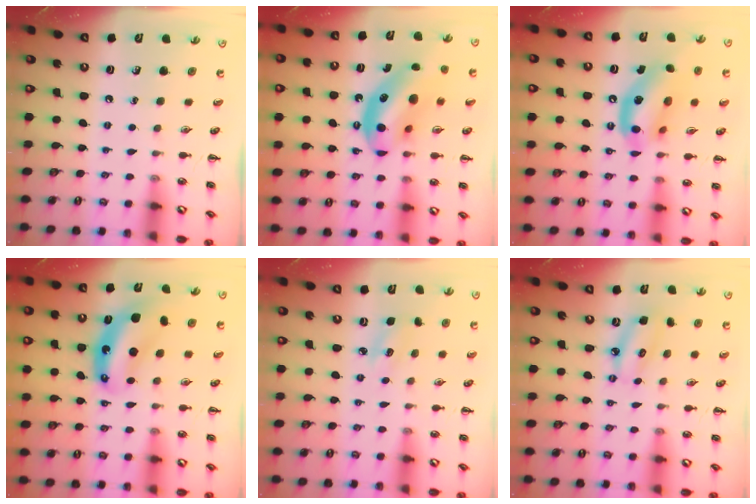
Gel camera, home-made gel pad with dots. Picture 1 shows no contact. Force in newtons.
{"total": 14.2, "press": 13.7, "slide": 3.6}
{"total": 14.2, "press": 13.7, "slide": 3.5}
{"total": 7.3, "press": 7.2, "slide": 1.4}
{"total": 4.2, "press": 4.0, "slide": 1.3}
{"total": 6.5, "press": 6.3, "slide": 1.5}